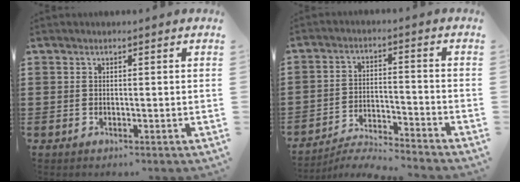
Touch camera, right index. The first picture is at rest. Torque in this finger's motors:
{"motor_torque": [1.18, 0.96, 0.01, 0.00]}